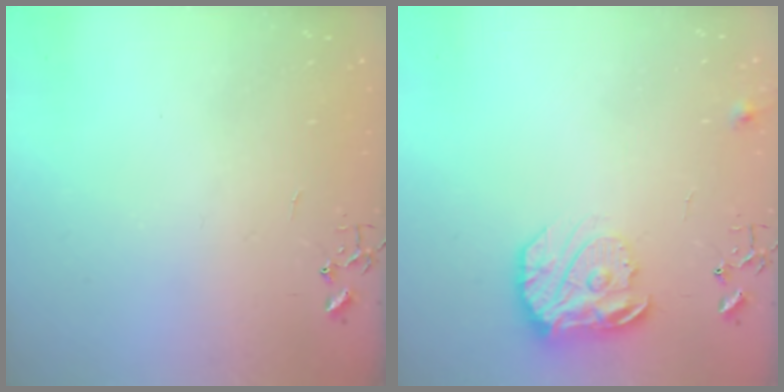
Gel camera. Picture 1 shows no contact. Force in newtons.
{"total": 16.2, "press": 16.1, "slide": 1.4}